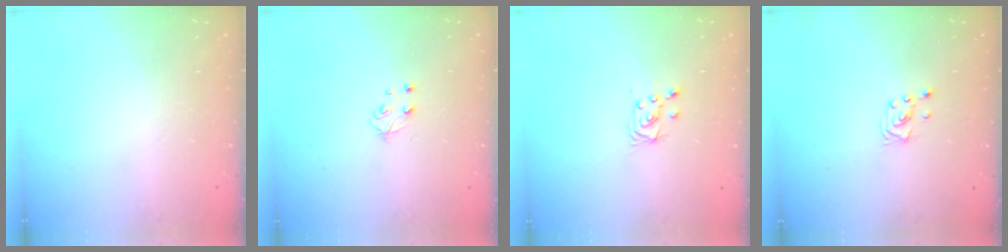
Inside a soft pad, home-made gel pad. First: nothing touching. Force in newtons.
{"total": 4.9, "press": 4.8, "slide": 0.6}
{"total": 4.6, "press": 4.6, "slide": 0.5}
{"total": 2.0, "press": 2.0, "slide": 0.1}